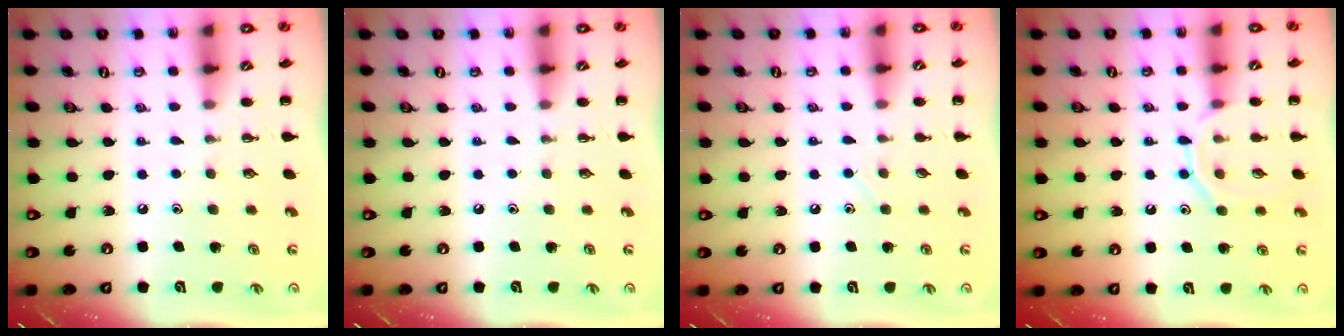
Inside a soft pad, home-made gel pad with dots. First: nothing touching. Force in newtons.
{"total": 0.0}
{"total": 2.4, "press": 2.3, "slide": 0.7}
{"total": 9.0, "press": 9.0, "slide": 0.8}